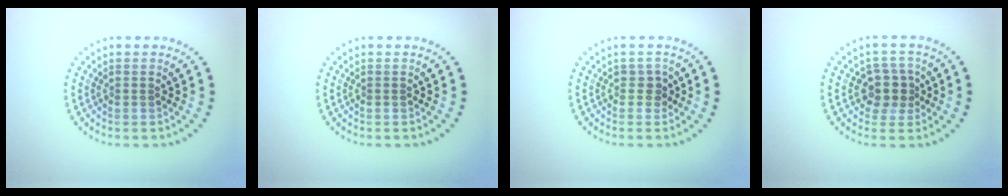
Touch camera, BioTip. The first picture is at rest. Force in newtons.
{"total": 0.0}
{"total": 1.2, "press": 1.1, "slide": 0.6}
{"total": 2.5, "press": 2.3, "slide": 1.1}